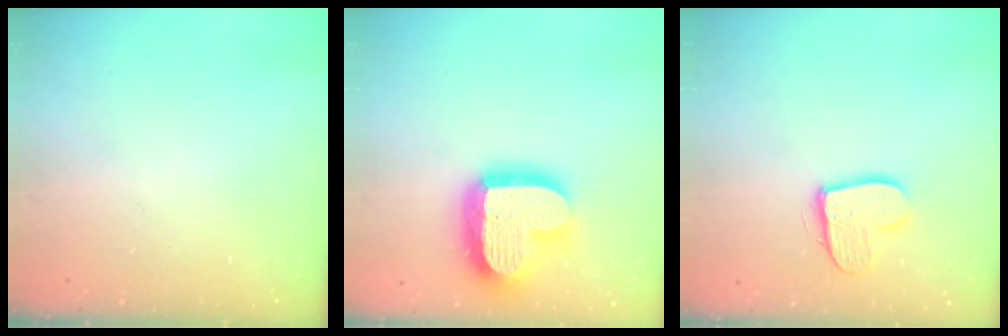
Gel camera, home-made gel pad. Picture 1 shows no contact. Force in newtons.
{"total": 22.4, "press": 22.4, "slide": 1.9}
{"total": 12.0, "press": 11.9, "slide": 0.9}